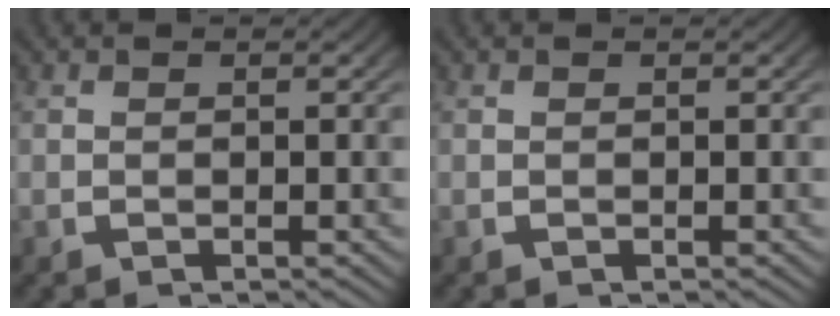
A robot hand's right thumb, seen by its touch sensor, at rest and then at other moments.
{"total": 0.0}